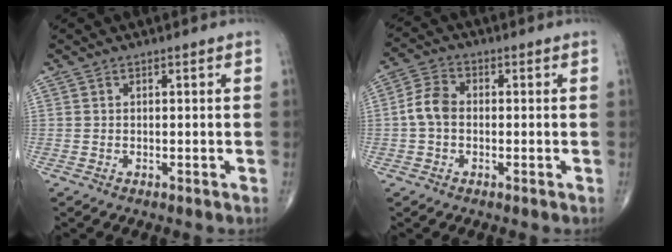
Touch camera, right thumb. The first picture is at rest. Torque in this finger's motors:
{"motor_torque": [-0.13, 0.42, 0.82, 0.08, 0.04]}